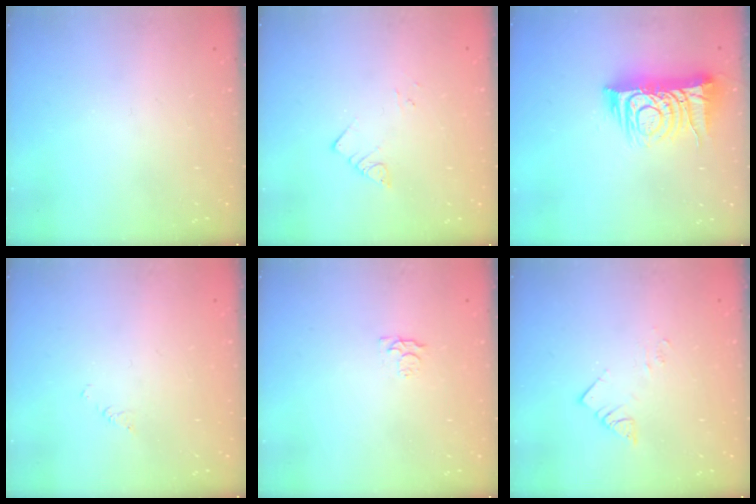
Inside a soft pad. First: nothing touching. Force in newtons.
{"total": 3.5, "press": 3.4, "slide": 0.4}
{"total": 13.7, "press": 13.6, "slide": 1.8}
{"total": 2.0, "press": 2.0, "slide": 0.3}
{"total": 2.7, "press": 2.7, "slide": 0.5}
{"total": 3.3, "press": 3.3, "slide": 0.1}